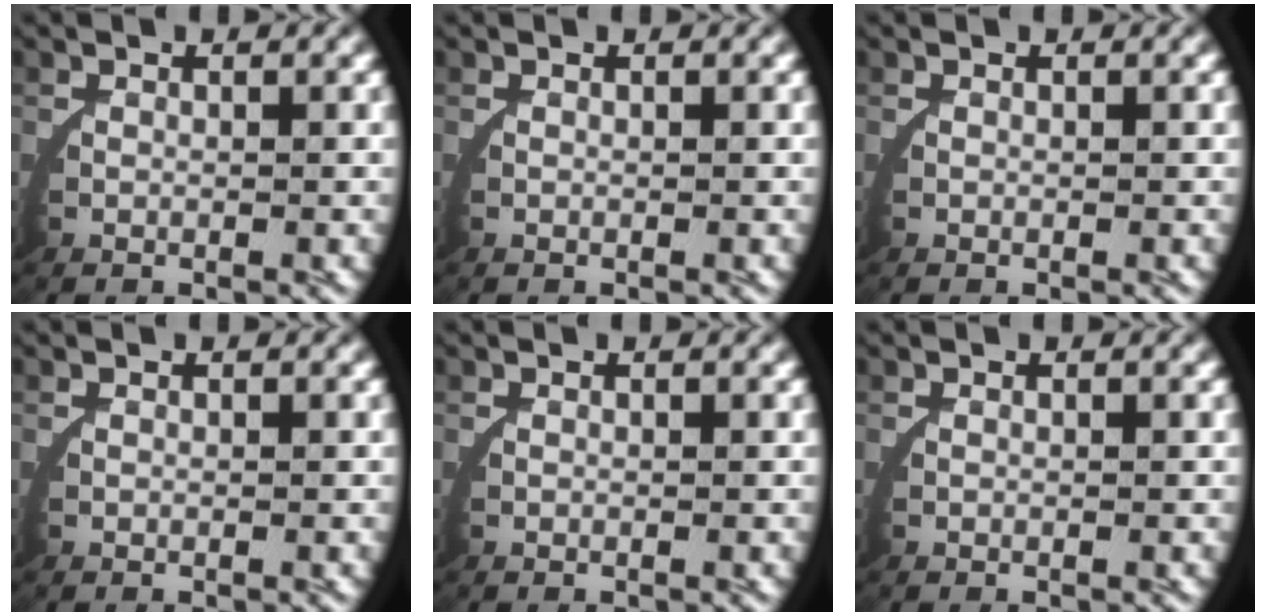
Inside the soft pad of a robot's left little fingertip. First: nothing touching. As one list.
[{"total": 0.0}, {"total": 0.0}, {"total": 0.0}, {"total": 0.0}, {"total": 0.0}]